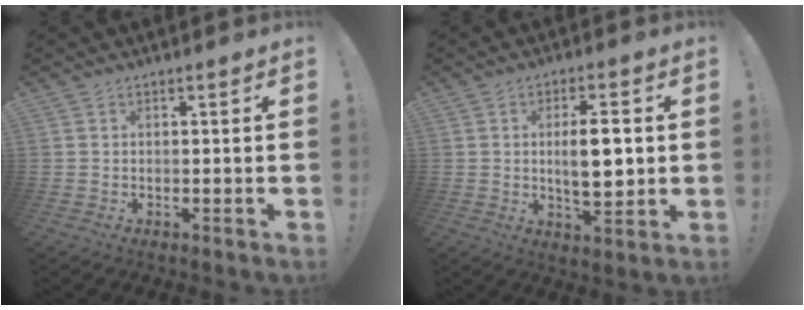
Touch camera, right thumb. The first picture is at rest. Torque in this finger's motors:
{"motor_torque": [1.22, 1.20, 1.09, -0.04, 0.05]}